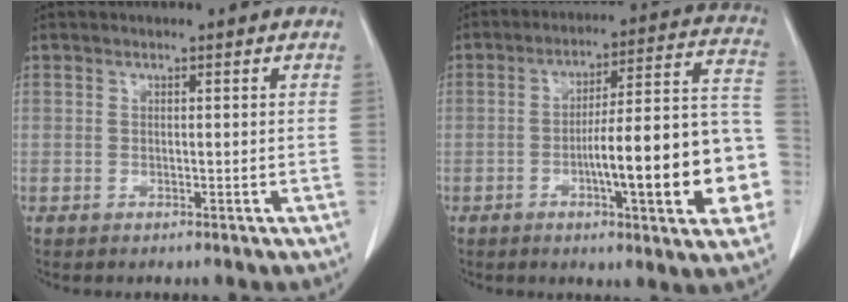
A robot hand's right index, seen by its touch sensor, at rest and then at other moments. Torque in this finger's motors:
{"motor_torque": [2.14, 0.00, 1.05, 0.15]}